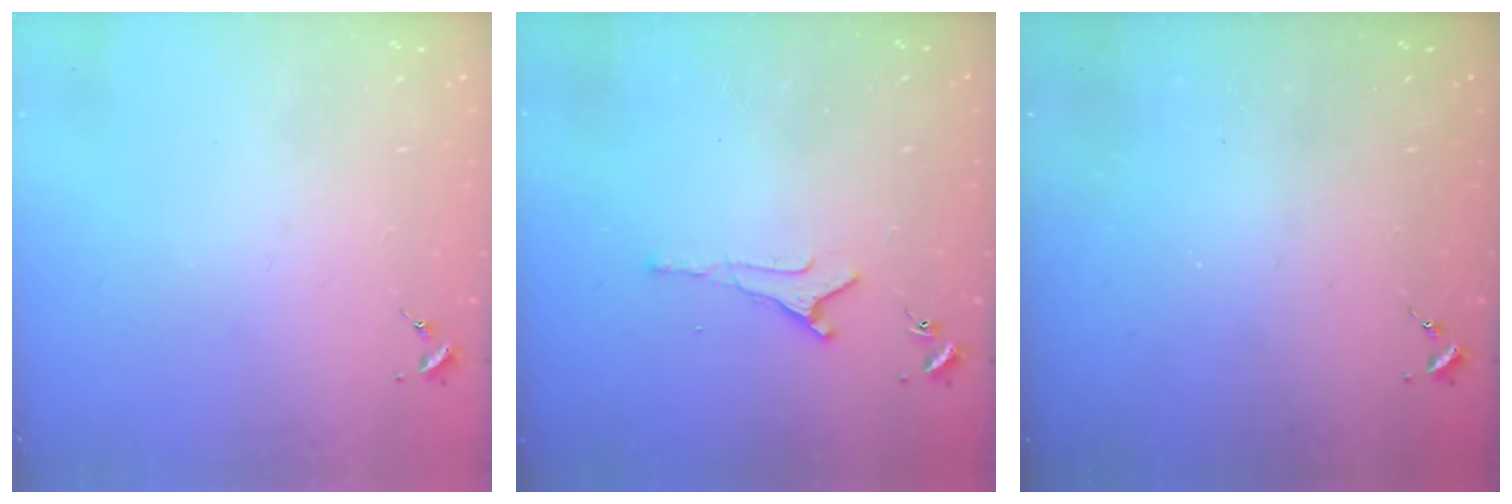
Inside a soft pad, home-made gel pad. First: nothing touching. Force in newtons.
{"total": 3.8, "press": 3.7, "slide": 0.5}
{"total": 0.0}